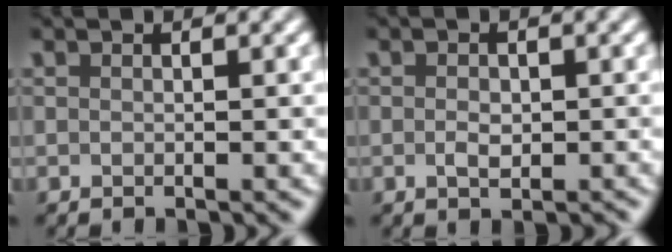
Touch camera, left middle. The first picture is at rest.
{"total": 1.8, "force": [-0.4, 1.0, 1.4], "torque": [-0.025, -0.001, -0.008]}